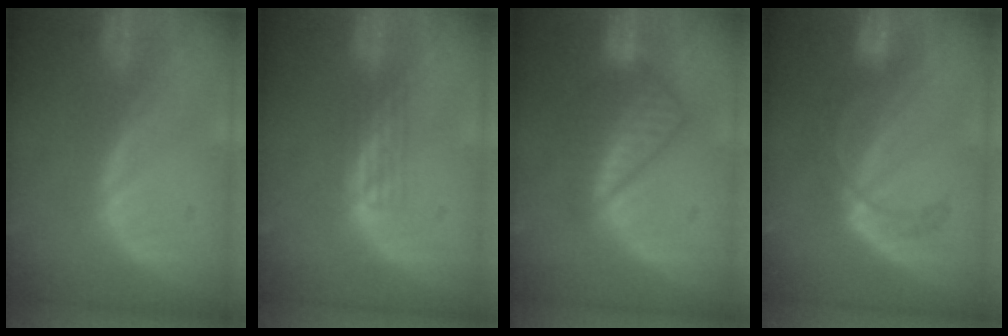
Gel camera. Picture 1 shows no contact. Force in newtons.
{"total": 2.2, "press": 1.8, "slide": 1.2}
{"total": 6.3, "press": 6.3, "slide": 0.2}
{"total": 5.6, "press": 5.4, "slide": 1.6}